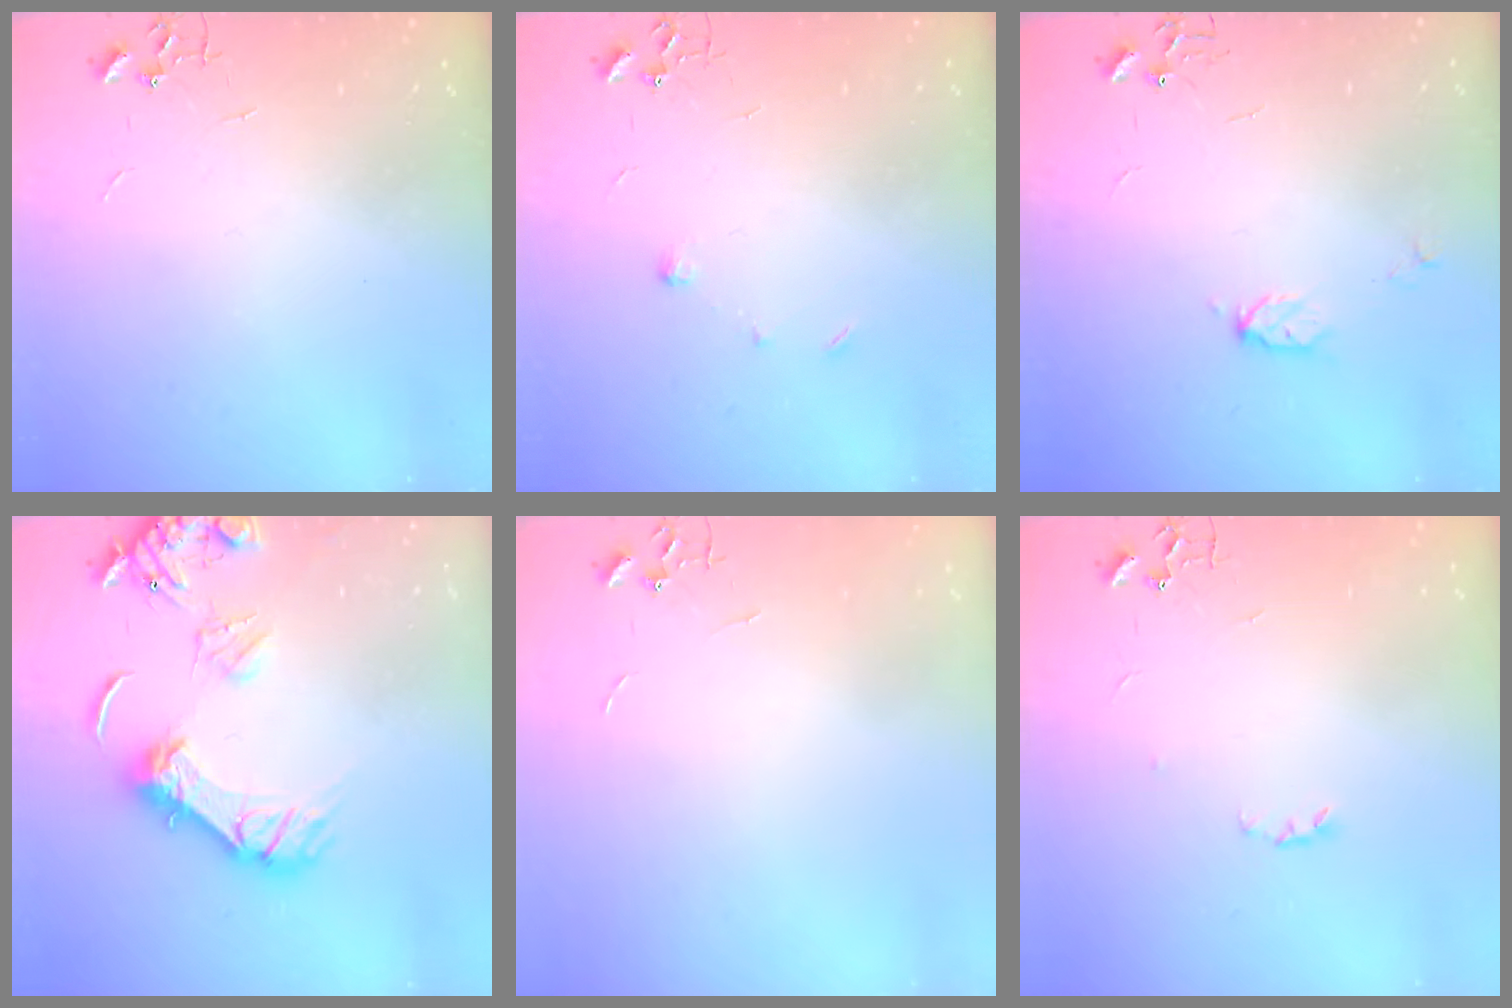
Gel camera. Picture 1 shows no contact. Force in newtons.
{"total": 5.3, "press": 5.2, "slide": 1.3}
{"total": 5.6, "press": 5.6, "slide": 0.7}
{"total": 15.8, "press": 15.7, "slide": 1.6}
{"total": 0.0}
{"total": 3.2, "press": 3.2, "slide": 0.6}